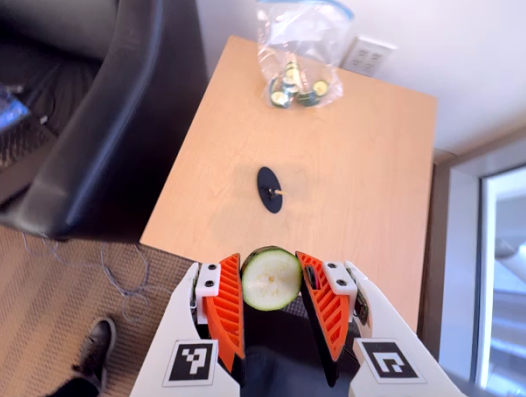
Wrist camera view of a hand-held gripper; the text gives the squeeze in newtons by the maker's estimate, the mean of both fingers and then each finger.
{"total": 10.3, "left": 10.5, "right": 10.1}